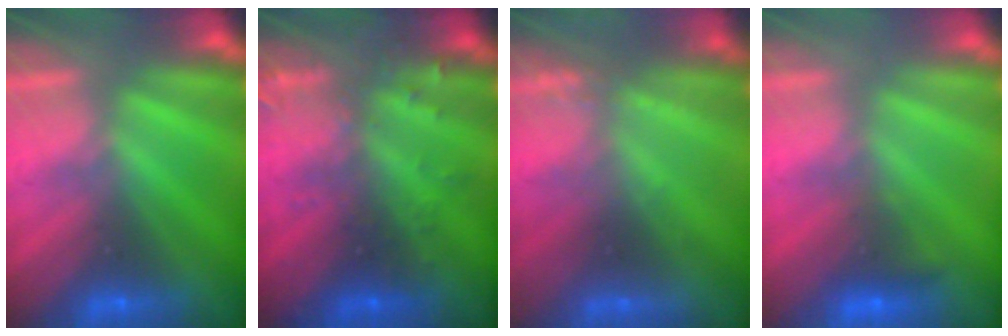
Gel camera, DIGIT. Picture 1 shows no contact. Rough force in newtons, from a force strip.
{"total": 3.0}
{"total": 2.1}
{"total": 2.4}